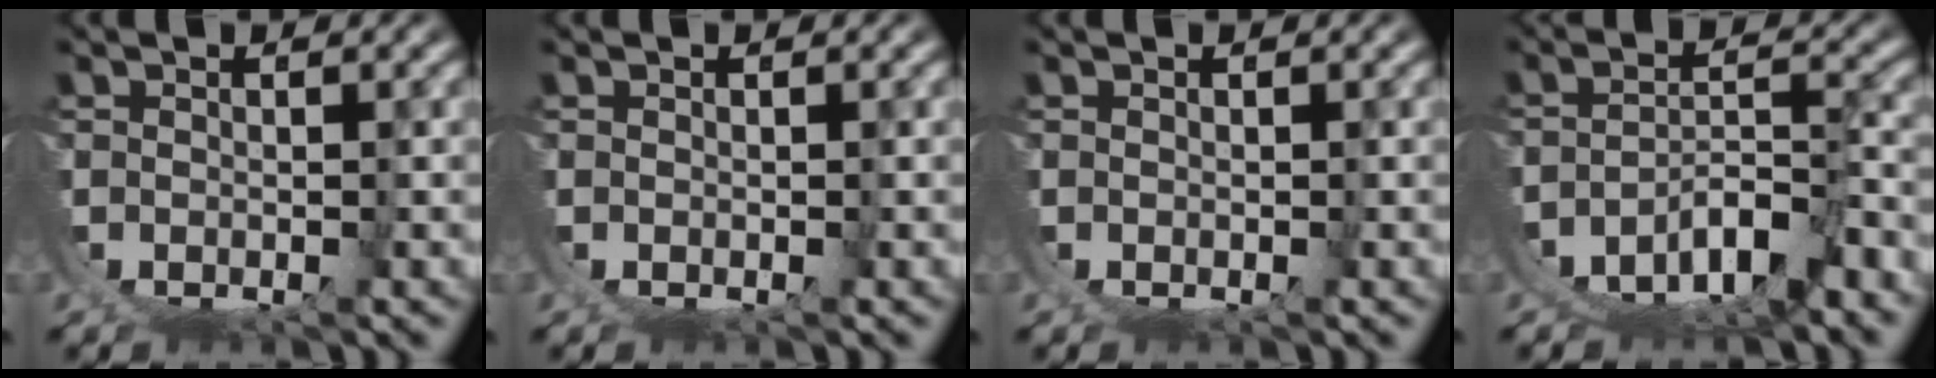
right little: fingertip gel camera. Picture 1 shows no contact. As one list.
[{"total": 0.0}, {"total": 0.0}, {"total": 8.2, "force": [-4.8, 5.1, 4.4], "torque": [-0.084, -0.015, -0.071]}]